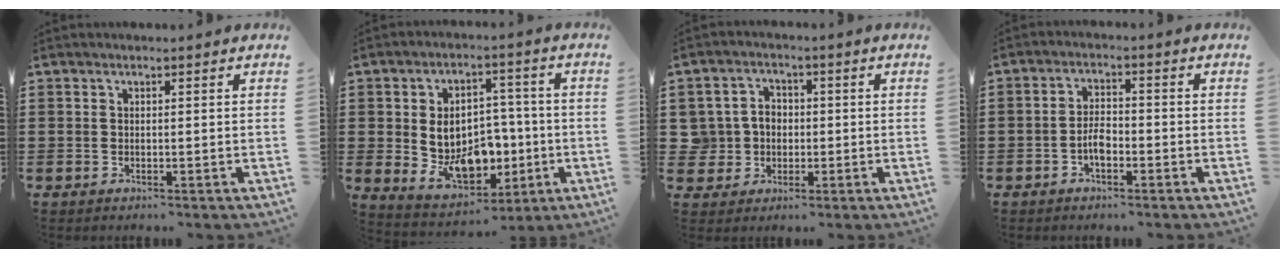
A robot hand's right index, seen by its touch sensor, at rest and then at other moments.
{"total": 10.1, "force": [-0.9, 7.3, 6.9], "torque": [-0.119, 0.004, -0.014]}
{"total": 4.7, "force": [-0.3, 4.6, 1.2], "torque": [-0.049, 0.013, -0.010]}
{"total": 3.4, "force": [-1.4, 1.7, 2.6], "torque": [-0.057, 0.001, -0.028]}